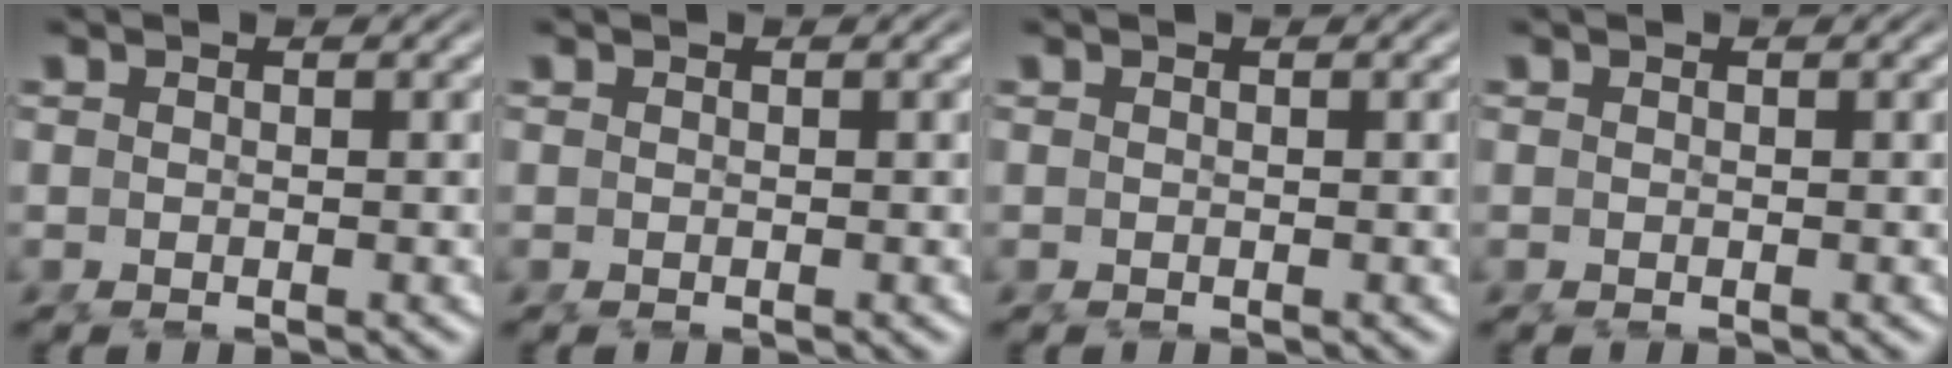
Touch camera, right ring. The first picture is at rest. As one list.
[{"total": 0.0}, {"total": 0.0}, {"total": 0.0}]